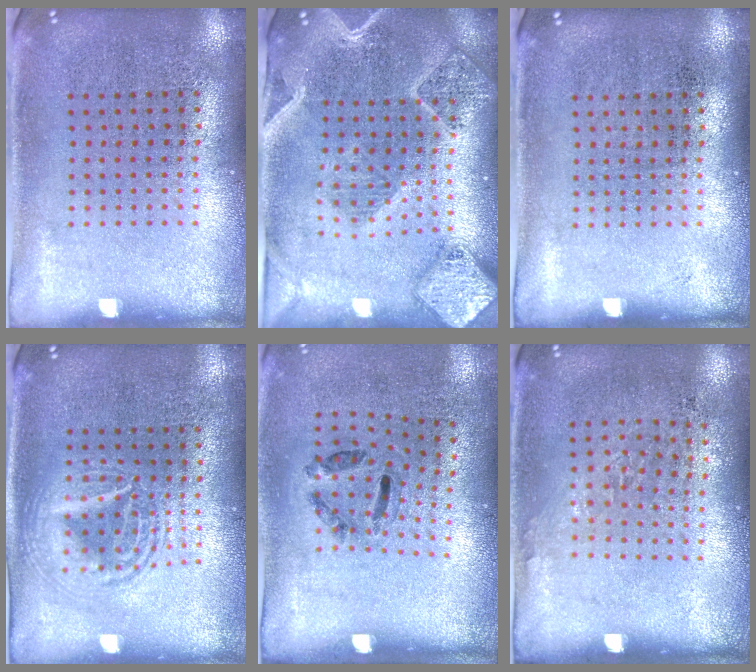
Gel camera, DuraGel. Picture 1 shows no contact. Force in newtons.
{"total": 2.7, "press": 2.4, "slide": 1.3}
{"total": 0.0}
{"total": 1.7, "press": 1.7, "slide": 0.2}
{"total": 1.3, "press": 0.6, "slide": 1.1}
{"total": 0.9, "press": 0.7, "slide": 0.7}